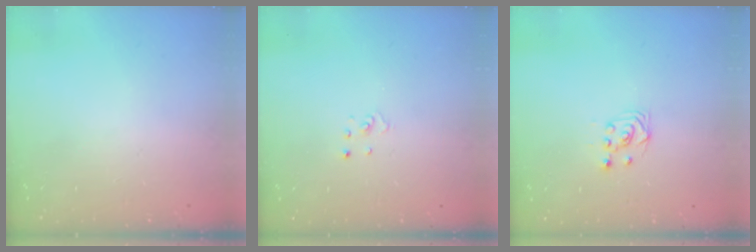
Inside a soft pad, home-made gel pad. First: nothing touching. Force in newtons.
{"total": 1.1, "press": 1.1, "slide": 0.1}
{"total": 2.5, "press": 2.2, "slide": 1.2}